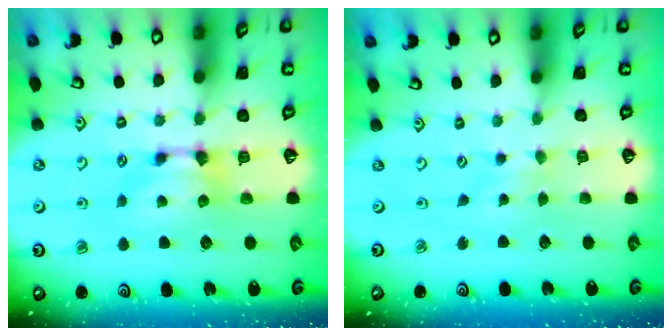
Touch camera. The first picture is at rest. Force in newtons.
{"total": 2.8, "press": 2.8, "slide": 0.2}